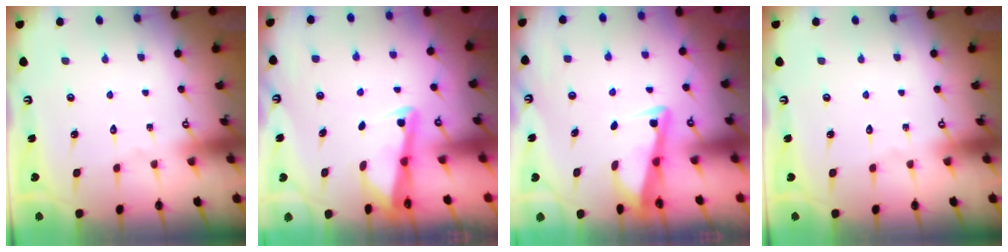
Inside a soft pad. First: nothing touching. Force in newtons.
{"total": 2.6, "press": 2.6, "slide": 0.1}
{"total": 3.3, "press": 3.3, "slide": 0.3}
{"total": 0.0}